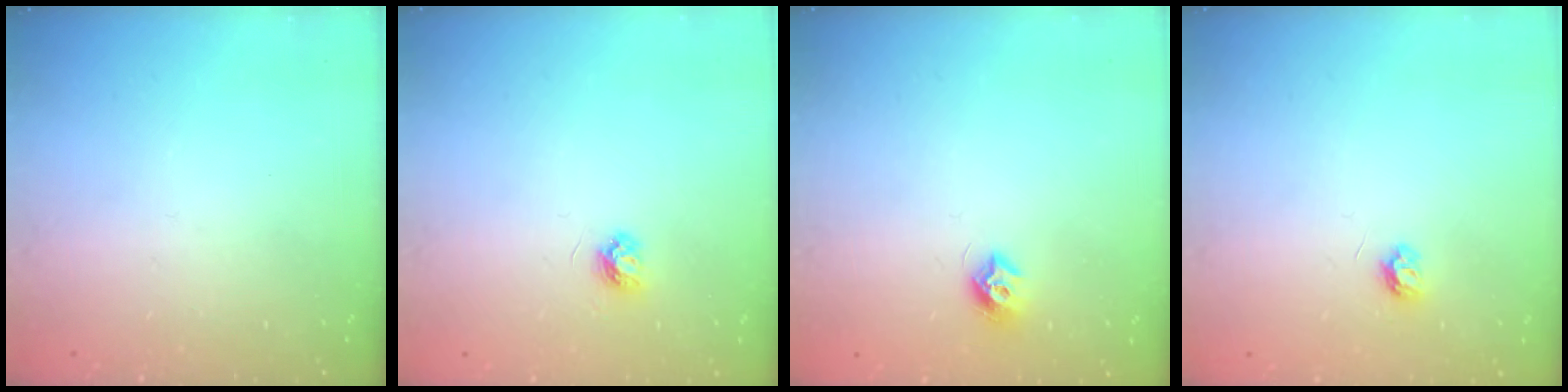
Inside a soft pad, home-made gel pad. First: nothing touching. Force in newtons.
{"total": 3.9, "press": 3.9, "slide": 0.5}
{"total": 7.3, "press": 7.3, "slide": 0.6}
{"total": 3.5, "press": 3.5, "slide": 0.5}